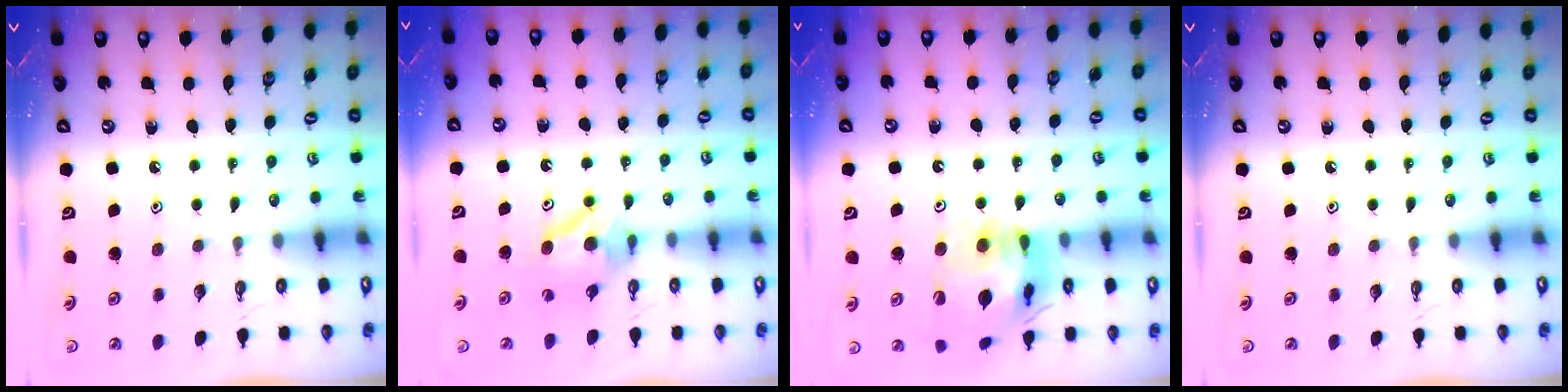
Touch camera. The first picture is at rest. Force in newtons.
{"total": 8.1, "press": 8.1, "slide": 0.2}
{"total": 17.6, "press": 17.4, "slide": 2.5}
{"total": 0.0}